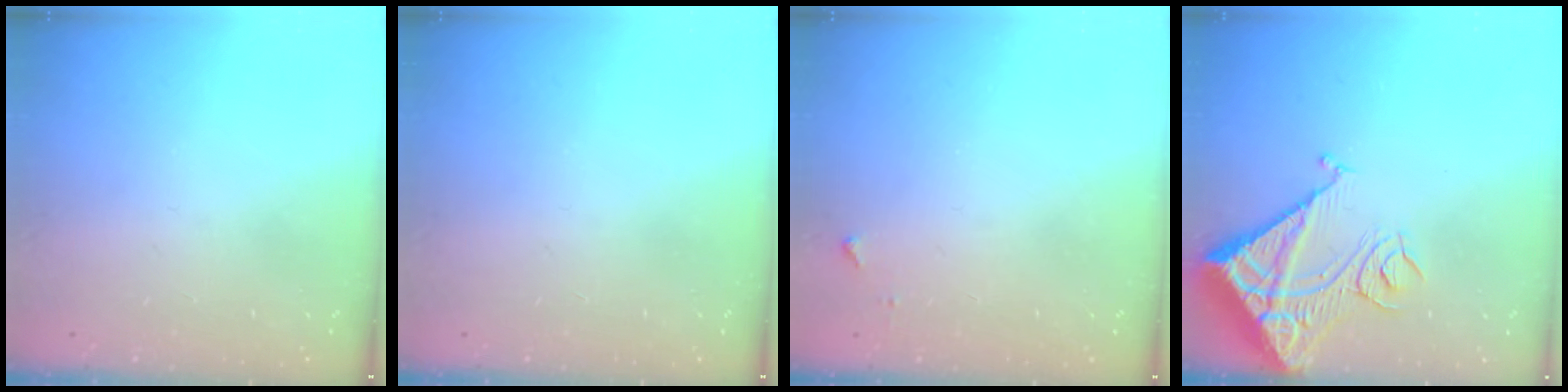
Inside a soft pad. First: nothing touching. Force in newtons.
{"total": 0.0}
{"total": 3.5, "press": 3.5, "slide": 0.4}
{"total": 17.3, "press": 17.1, "slide": 2.3}